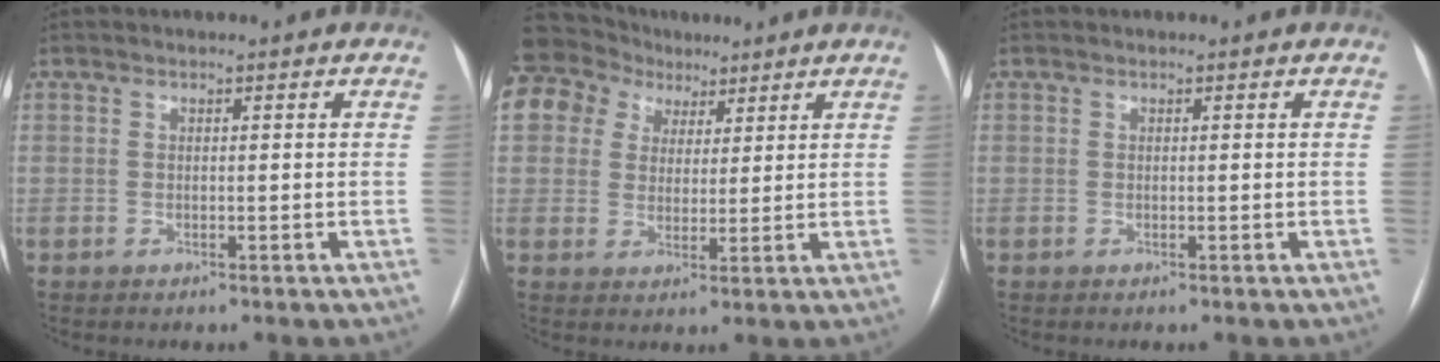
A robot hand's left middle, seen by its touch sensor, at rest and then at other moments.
{"total": 17.0, "force": [8.8, 12.9, 6.6], "torque": [-0.200, 0.086, 0.168]}
{"total": 0.0}